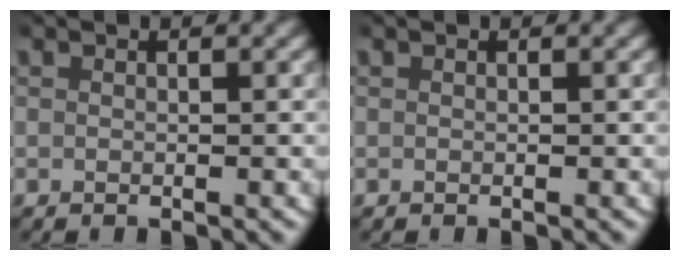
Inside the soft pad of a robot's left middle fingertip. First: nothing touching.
{"total": 0.0}